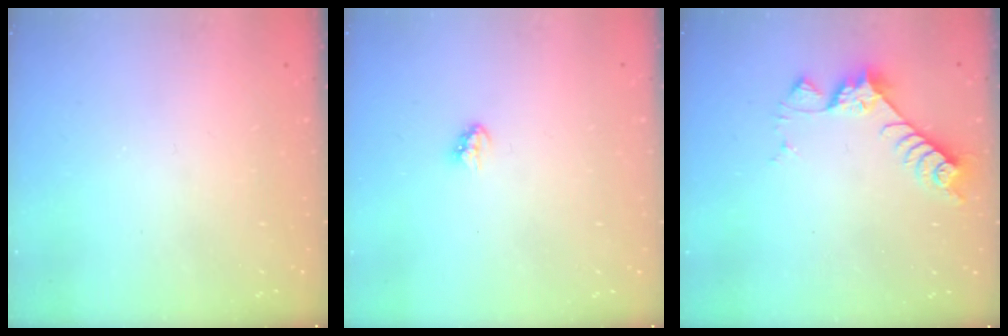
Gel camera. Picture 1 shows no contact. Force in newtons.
{"total": 2.9, "press": 2.9, "slide": 0.2}
{"total": 7.0, "press": 7.0, "slide": 0.5}